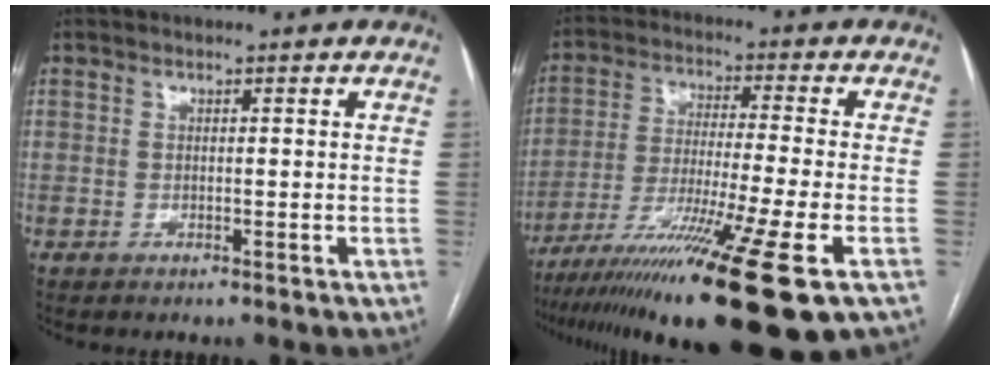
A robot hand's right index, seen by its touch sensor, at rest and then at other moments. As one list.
[{"total": 21.5, "force": [-12.4, 0.0, 17.5], "torque": [-0.275, -0.056, -0.215]}]